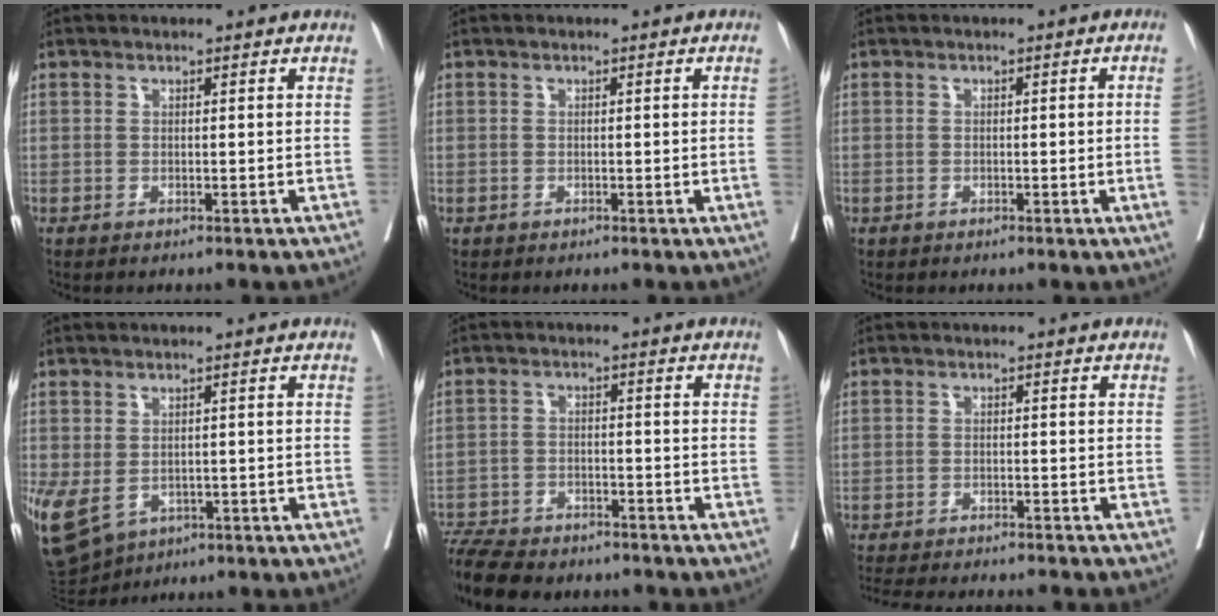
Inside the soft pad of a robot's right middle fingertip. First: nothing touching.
{"total": 0.5, "force": [-0.1, 0.0, 0.5], "torque": [-0.010, 0.003, 0.000]}
{"total": 2.2, "force": [-0.4, -0.2, 2.2], "torque": [-0.030, 0.005, -0.002]}
{"total": 19.8, "force": [-7.3, 14.8, 10.9], "torque": [-0.335, -0.039, -0.099]}
{"total": 13.7, "force": [-11.9, 4.3, 5.2], "torque": [-0.123, -0.007, -0.183]}
{"total": 14.5, "force": [-13.2, 1.8, 5.7], "torque": [-0.108, -0.027, -0.176]}